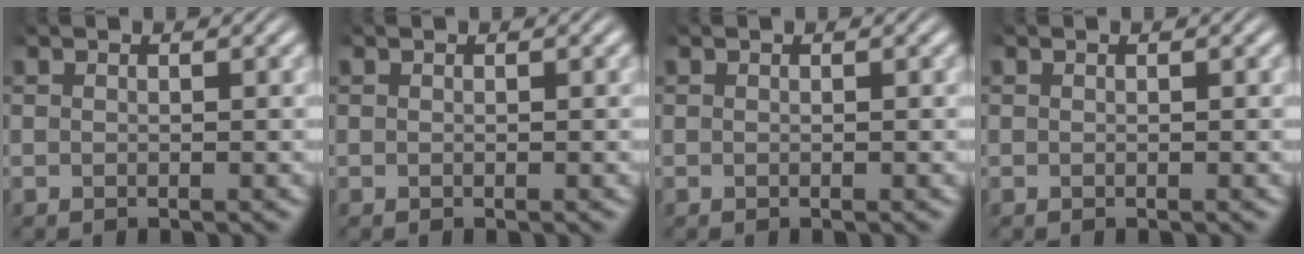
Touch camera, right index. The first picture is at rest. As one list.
[{"total": 0.0}, {"total": 0.0}, {"total": 0.0}]